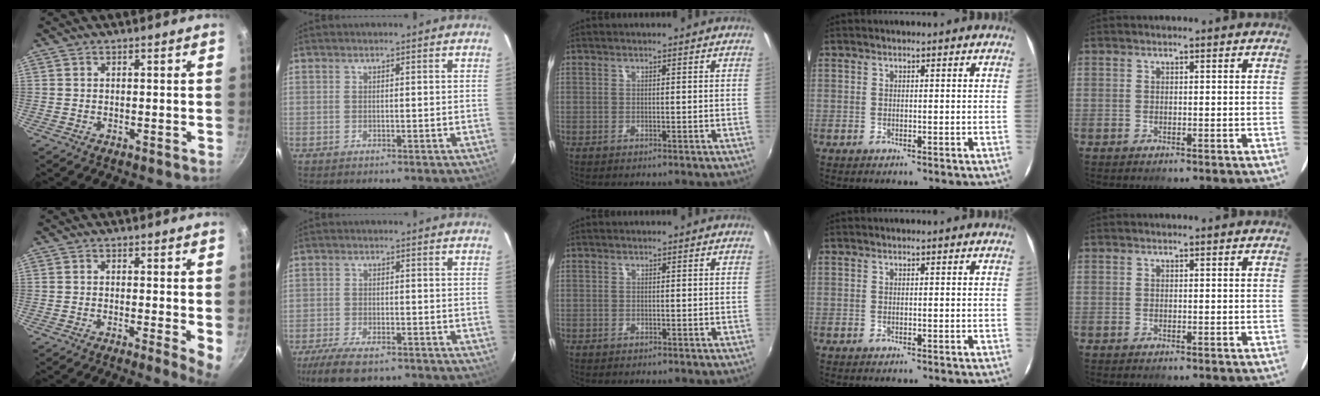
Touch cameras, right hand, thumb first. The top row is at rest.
{"thumb": {"total": 4.0, "force": [-0.3, 0.8, 3.9], "torque": [-0.050, -0.009, -0.007]}, "index": {"total": 10.2, "force": [-7.6, 3.6, 5.6], "torque": [-0.138, -0.025, -0.133]}, "middle": {"total": 0.9, "force": [-0.7, 0.7, -0.1], "torque": [-0.003, 0.001, -0.011]}}